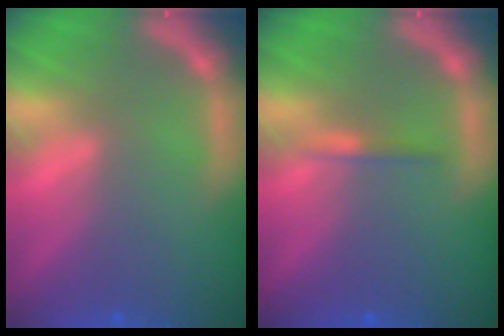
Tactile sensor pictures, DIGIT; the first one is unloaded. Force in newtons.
{"total": 0.9}